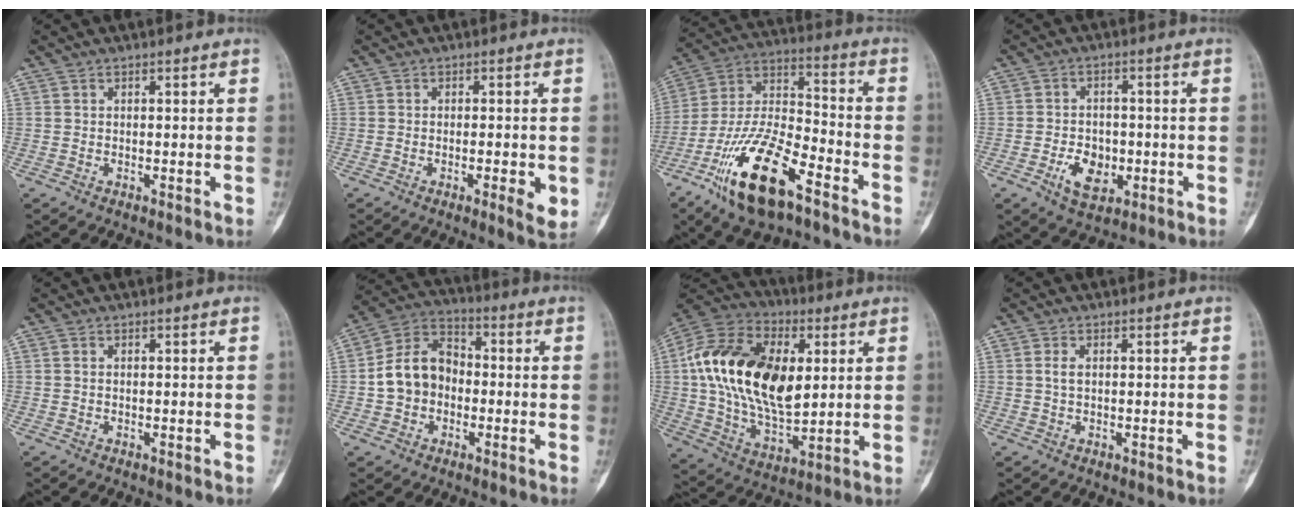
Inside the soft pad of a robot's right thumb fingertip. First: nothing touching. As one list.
[{"total": 4.4, "force": [-1.0, 1.0, 4.2], "torque": [-0.060, -0.009, -0.014]}, {"total": 19.9, "force": [-11.5, 7.5, 14.5], "torque": [-0.277, 0.063, -0.213]}, {"total": 6.8, "force": [-2.2, 4.7, 4.4], "torque": [-0.055, 0.009, -0.032]}, {"total": 0.6, "force": [0.2, 0.4, 0.4], "torque": [-0.010, 0.002, 0.003]}, {"total": 11.3, "force": [-1.3, 9.0, 6.7], "torque": [-0.101, 0.040, -0.035]}, {"total": 25.4, "force": [4.5, 15.0, 20.0], "torque": [-0.362, -0.008, 0.073]}, {"total": 1.6, "force": [0.3, 0.9, 1.3], "torque": [-0.025, 0.003, 0.007]}]